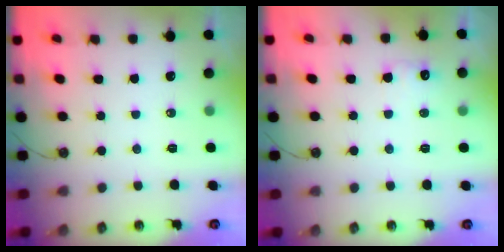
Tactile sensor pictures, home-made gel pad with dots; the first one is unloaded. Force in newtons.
{"total": 6.8, "press": 6.8, "slide": 0.9}